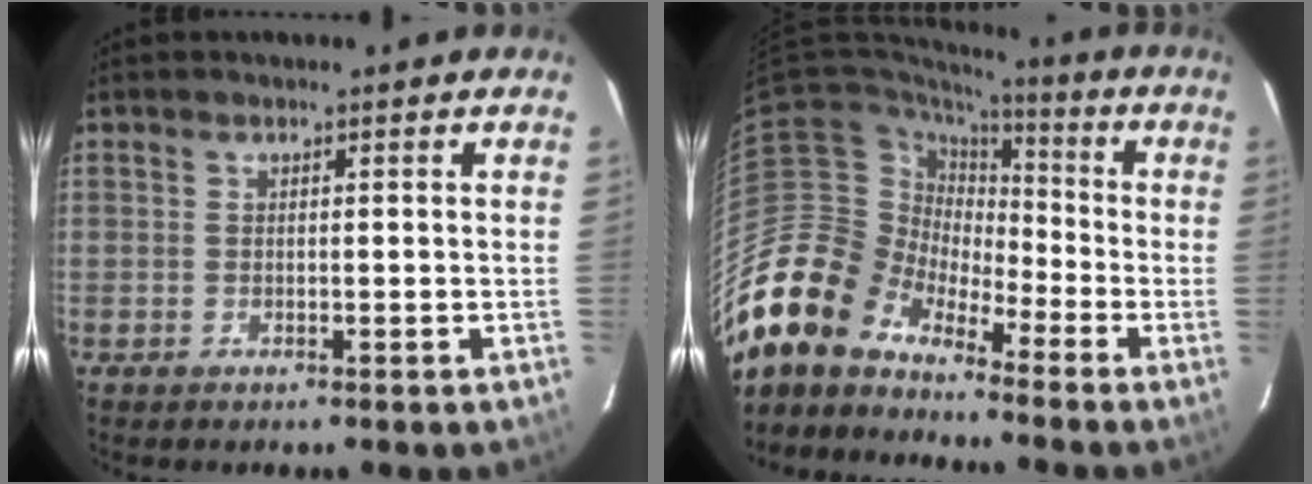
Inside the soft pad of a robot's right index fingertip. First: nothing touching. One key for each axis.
{"total": 15.5, "fx": -12.8, "fy": 8.0, "fz": 3.4, "tx": -0.085, "ty": 0.014, "tz": -0.246}